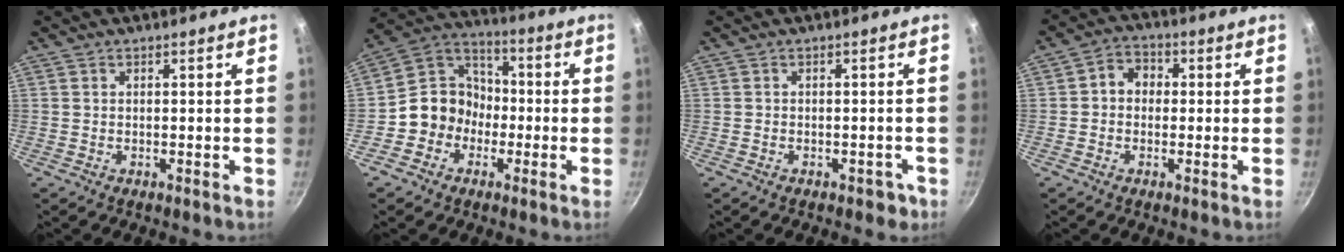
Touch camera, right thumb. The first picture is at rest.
{"total": 10.5, "force": [-2.9, 9.3, 3.8], "torque": [-0.019, 0.046, -0.071]}
{"total": 2.4, "force": [-1.3, 1.6, 1.2], "torque": [0.000, 0.023, 0.000]}
{"total": 5.1, "force": [0.2, 4.3, 2.7], "torque": [-0.019, 0.010, -0.010]}